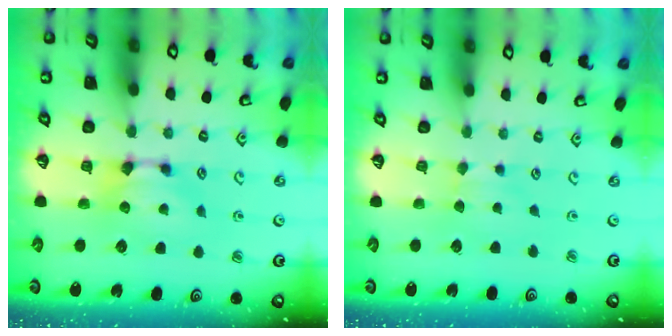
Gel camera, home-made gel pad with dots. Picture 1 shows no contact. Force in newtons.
{"total": 1.5, "press": 1.5, "slide": 0.3}